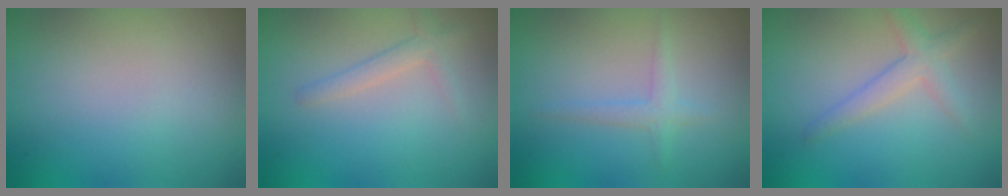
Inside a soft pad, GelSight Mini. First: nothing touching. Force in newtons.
{"total": 1.7, "press": 1.7, "slide": 0.1}
{"total": 1.4, "press": 1.4, "slide": 0.0}
{"total": 2.4, "press": 2.4, "slide": 0.2}